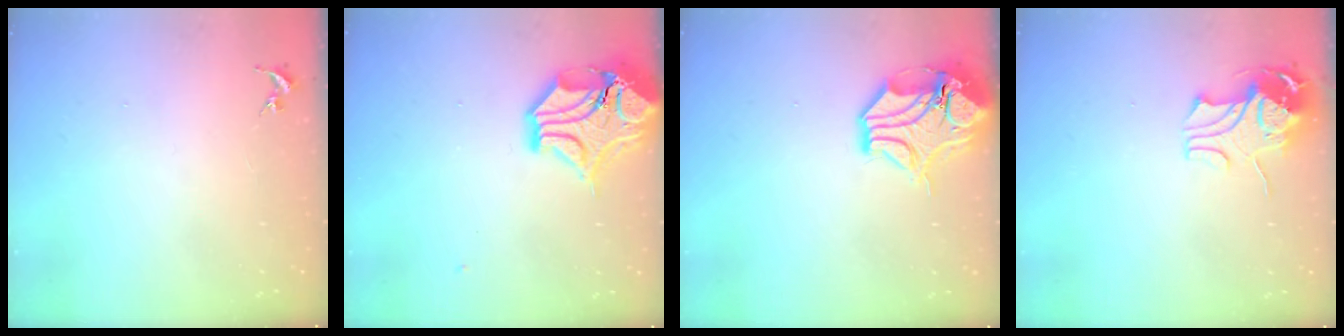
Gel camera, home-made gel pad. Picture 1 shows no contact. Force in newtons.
{"total": 16.7, "press": 16.5, "slide": 2.5}
{"total": 15.1, "press": 14.9, "slide": 2.5}
{"total": 9.8, "press": 9.7, "slide": 1.2}